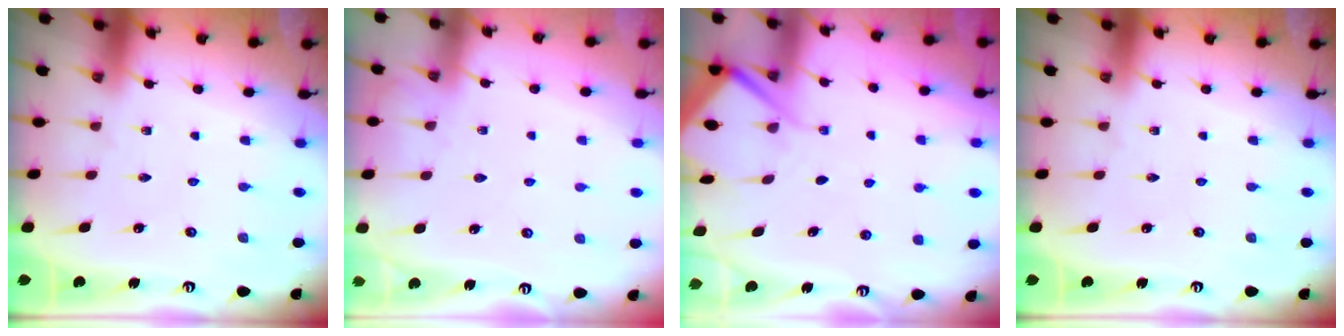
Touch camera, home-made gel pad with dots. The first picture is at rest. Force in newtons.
{"total": 3.7, "press": 3.7, "slide": 0.5}
{"total": 5.6, "press": 5.6, "slide": 0.5}
{"total": 0.0}